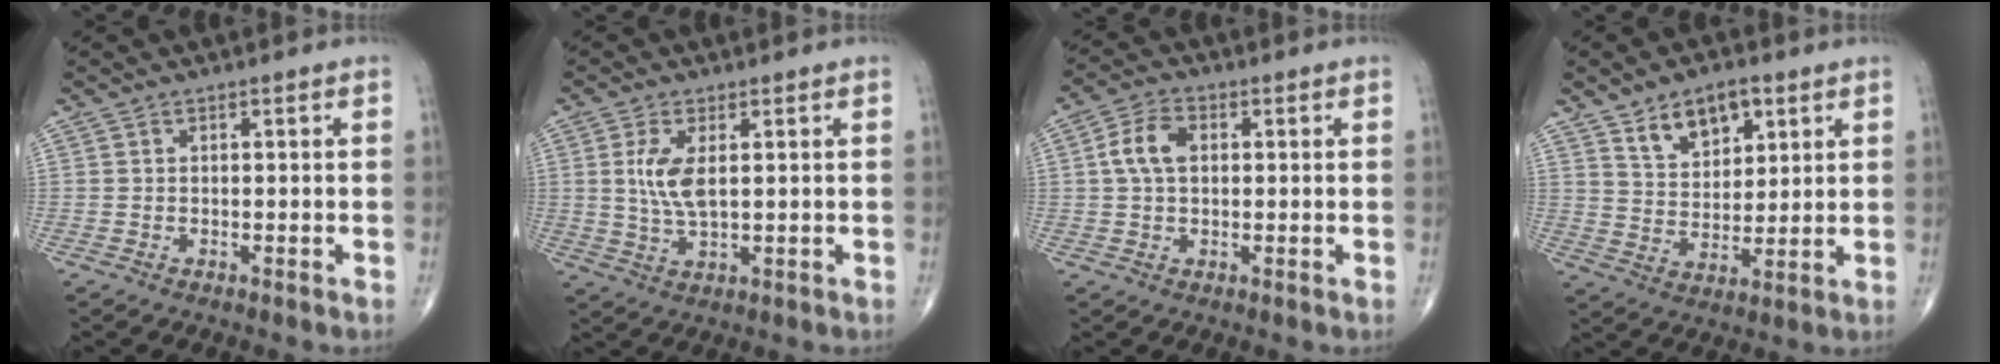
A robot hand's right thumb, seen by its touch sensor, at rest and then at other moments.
{"total": 6.2, "force": [1.2, 2.5, 5.5], "torque": [-0.119, -0.009, 0.029]}
{"total": 6.1, "force": [0.9, 3.9, 4.6], "torque": [-0.093, 0.014, 0.012]}
{"total": 10.0, "force": [5.5, 5.7, 6.0], "torque": [-0.073, -0.029, 0.099]}